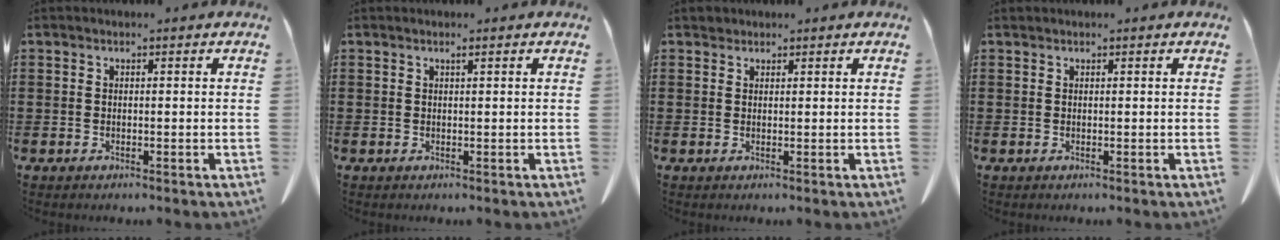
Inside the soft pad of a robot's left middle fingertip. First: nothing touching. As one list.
[{"total": 0.7, "force": [0.4, 0.0, 0.5], "torque": [-0.010, -0.002, 0.007]}, {"total": 0.9, "force": [0.8, 0.4, 0.0], "torque": [-0.003, 0.001, 0.016]}, {"total": 0.0}]